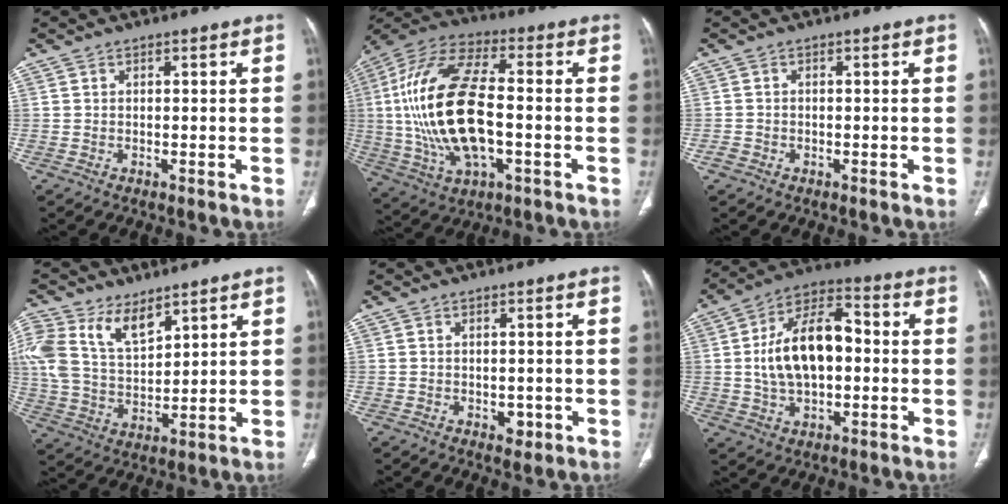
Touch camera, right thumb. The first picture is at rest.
{"total": 23.2, "force": [-1.3, 10.9, 20.4], "torque": [-0.425, 0.015, -0.022]}
{"total": 1.3, "force": [-0.7, 1.1, 0.4], "torque": [-0.008, 0.003, -0.014]}
{"total": 15.5, "force": [8.7, 8.8, 9.3], "torque": [-0.188, -0.020, 0.176]}
{"total": 2.2, "force": [-0.7, 1.6, 1.4], "torque": [-0.008, 0.002, -0.004]}
{"total": 15.9, "force": [0.2, 9.1, 13.0], "torque": [-0.216, 0.030, -0.002]}